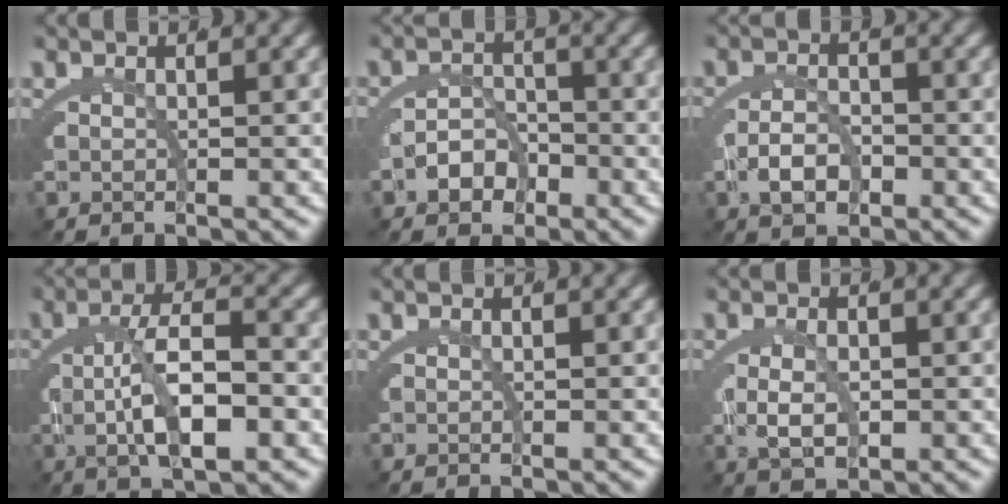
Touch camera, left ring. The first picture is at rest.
{"total": 3.1, "force": [-1.7, 2.1, 1.4], "torque": [-0.015, -0.003, -0.034]}
{"total": 2.9, "force": [-1.2, 1.5, 2.2], "torque": [-0.031, -0.007, -0.015]}
{"total": 5.8, "force": [-0.7, 1.7, 5.5], "torque": [-0.084, 0.004, -0.009]}
{"total": 0.0}
{"total": 3.3, "force": [-0.2, 1.7, 2.9], "torque": [-0.058, -0.010, 0.005]}